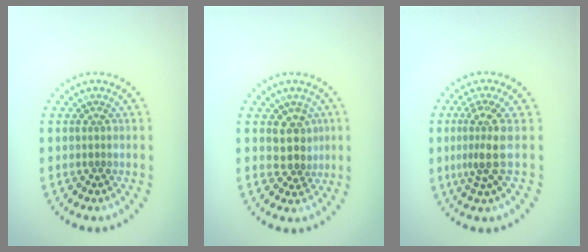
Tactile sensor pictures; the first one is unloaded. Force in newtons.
{"total": 2.7, "press": 2.3, "slide": 1.4}
{"total": 3.0, "press": 2.1, "slide": 2.1}